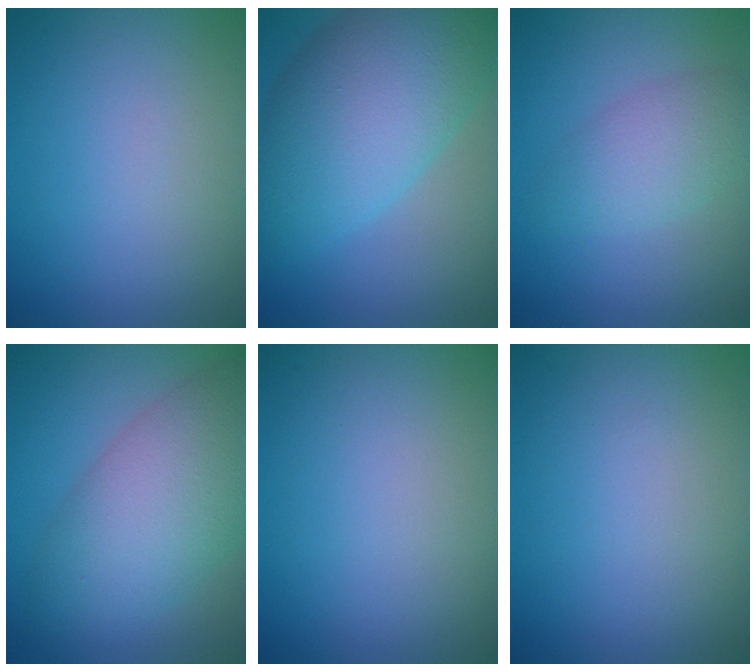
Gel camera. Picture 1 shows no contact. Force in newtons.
{"total": 10.5, "press": 10.5, "slide": 0.4}
{"total": 3.3, "press": 3.3, "slide": 0.0}
{"total": 8.5, "press": 8.5, "slide": 0.0}
{"total": 0.0}
{"total": 0.0}